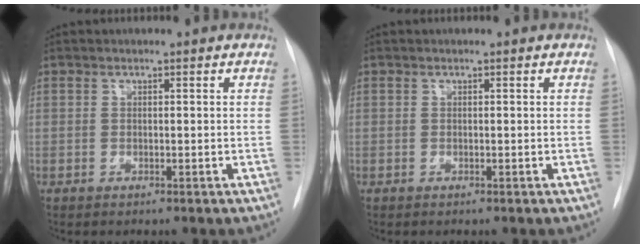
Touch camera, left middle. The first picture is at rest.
{"total": 0.0}